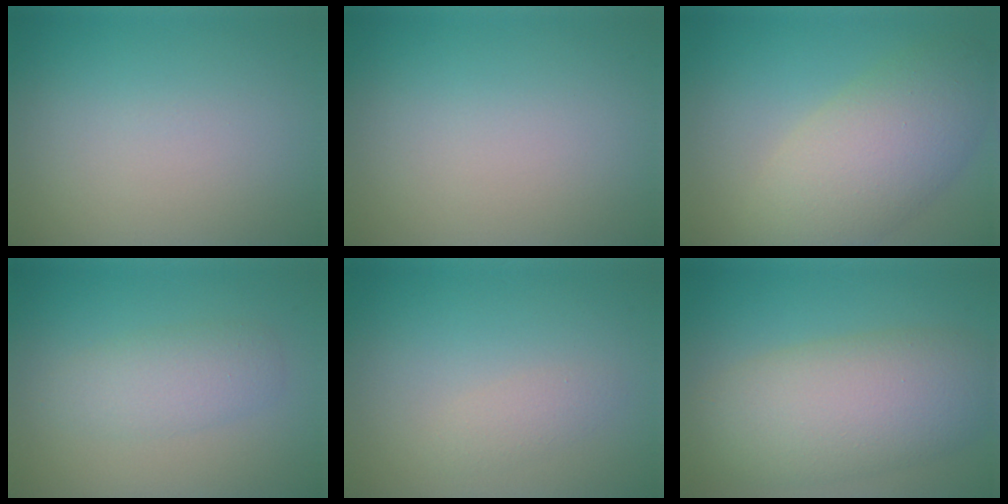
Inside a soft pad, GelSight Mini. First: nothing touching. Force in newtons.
{"total": 0.0}
{"total": 7.3, "press": 7.3, "slide": 0.5}
{"total": 2.9, "press": 2.9, "slide": 0.1}
{"total": 1.4, "press": 1.4, "slide": 0.1}
{"total": 8.5, "press": 8.5, "slide": 0.3}